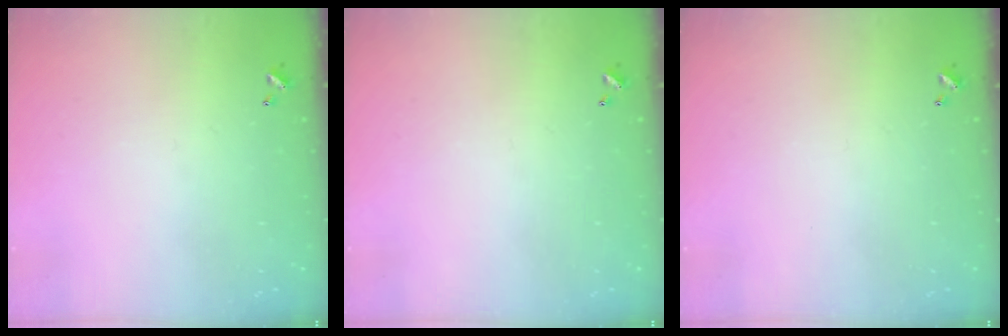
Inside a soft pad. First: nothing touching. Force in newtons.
{"total": 0.0}
{"total": 0.0}